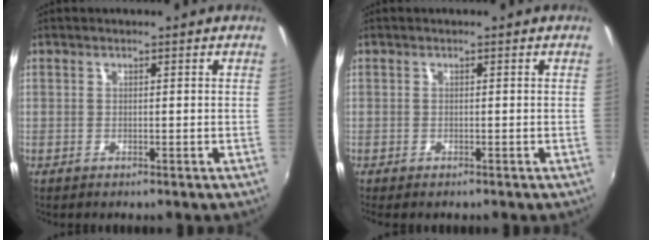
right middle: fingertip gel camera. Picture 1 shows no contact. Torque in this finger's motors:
{"motor_torque": [0.35, -0.39, 0.02, 0.02]}